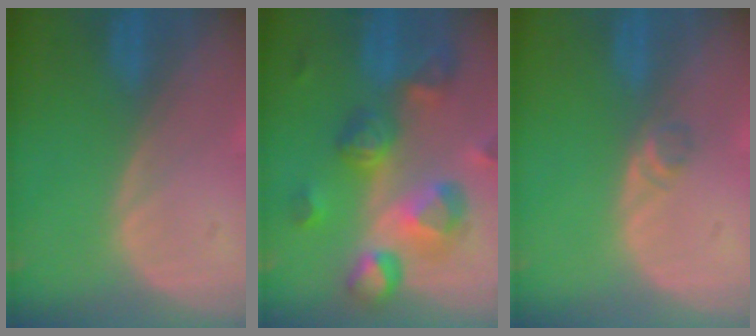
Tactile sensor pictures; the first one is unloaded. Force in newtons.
{"total": 10.7, "press": 9.6, "slide": 4.7}
{"total": 1.6, "press": 1.4, "slide": 0.8}